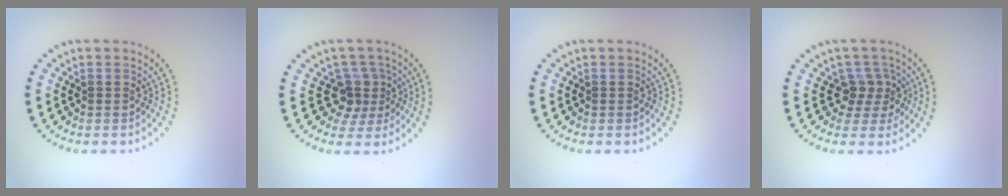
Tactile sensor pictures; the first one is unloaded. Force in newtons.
{"total": 2.9, "press": 2.2, "slide": 1.9}
{"total": 0.0}
{"total": 2.5, "press": 2.0, "slide": 1.6}